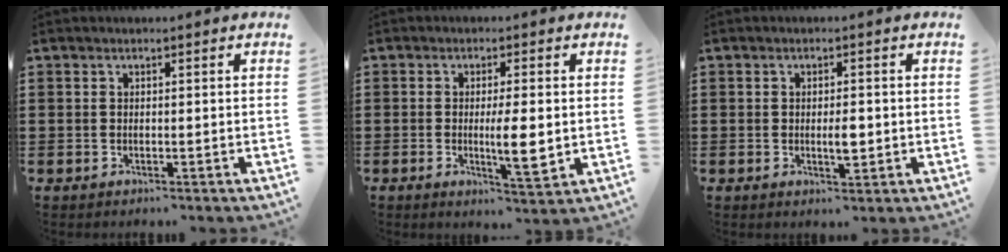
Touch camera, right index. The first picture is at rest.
{"total": 5.9, "force": [-0.2, 1.0, 5.8], "torque": [-0.094, -0.008, -0.006]}
{"total": 2.9, "force": [-0.2, 1.0, 2.8], "torque": [-0.043, -0.005, -0.005]}